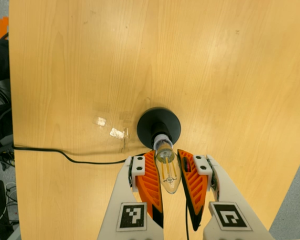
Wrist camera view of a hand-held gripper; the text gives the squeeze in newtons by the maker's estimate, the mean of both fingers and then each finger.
{"total": 20.9, "left": 23.1, "right": 18.6}